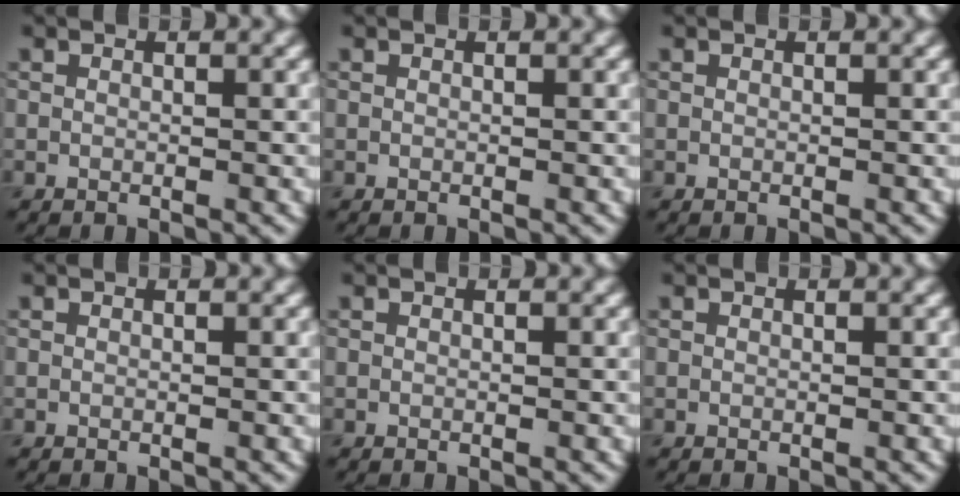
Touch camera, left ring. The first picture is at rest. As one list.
[{"total": 0.0}, {"total": 0.0}, {"total": 0.0}, {"total": 0.0}, {"total": 0.0}]